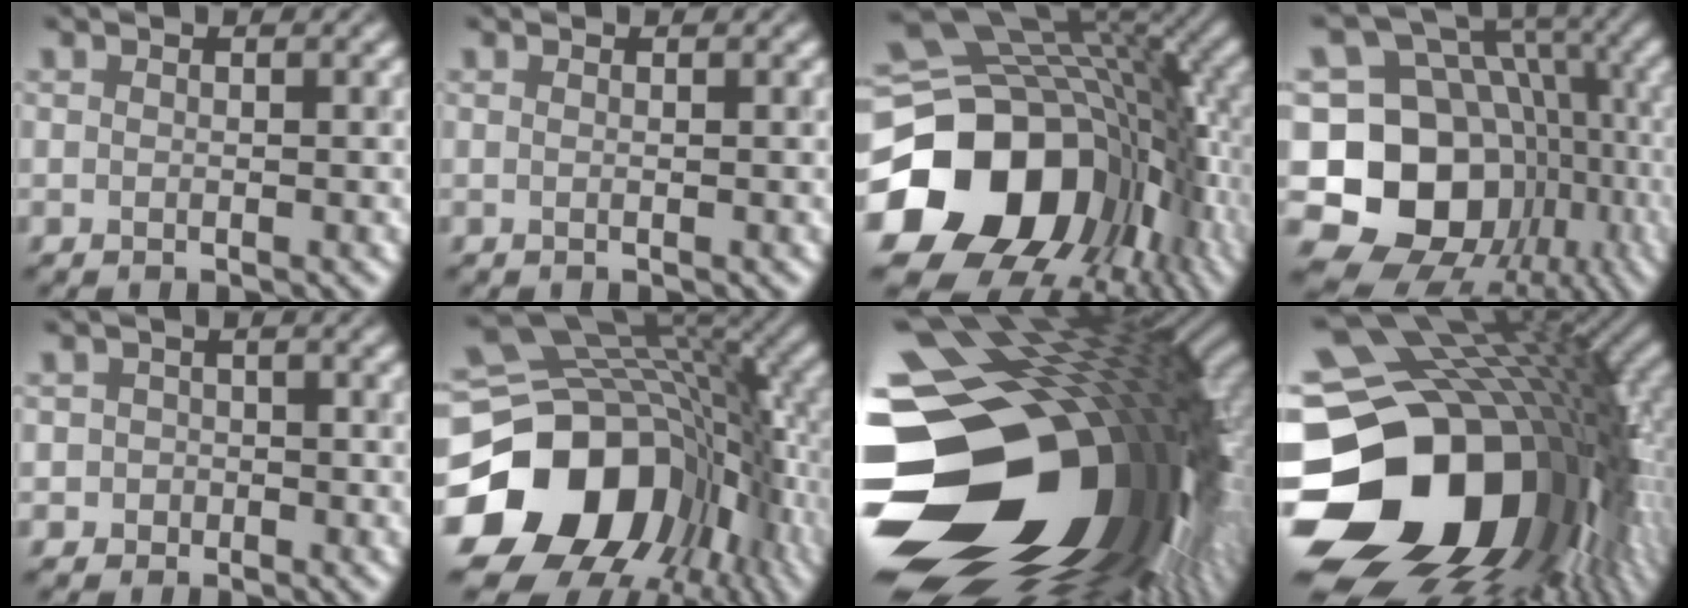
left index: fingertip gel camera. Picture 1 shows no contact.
{"total": 0.0}
{"total": 20.5, "force": [-5.1, 15.9, 12.0], "torque": [-0.250, -0.034, -0.062]}
{"total": 17.0, "force": [-4.2, 13.8, 8.9], "torque": [-0.168, 0.006, -0.071]}
{"total": 2.2, "force": [-0.7, 2.1, 0.1], "torque": [0.029, 0.007, -0.023]}
{"total": 19.4, "force": [-5.8, 14.8, 11.1], "torque": [-0.229, -0.032, -0.079]}
{"total": 21.1, "force": [-4.6, 12.9, 16.0], "torque": [-0.289, -0.015, -0.067]}
{"total": 21.0, "force": [-4.3, 14.5, 14.5], "torque": [-0.283, -0.034, -0.052]}